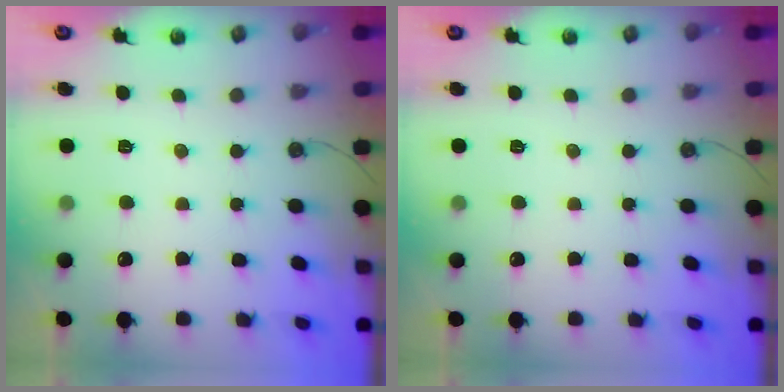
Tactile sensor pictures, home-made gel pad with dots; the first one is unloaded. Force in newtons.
{"total": 0.0}